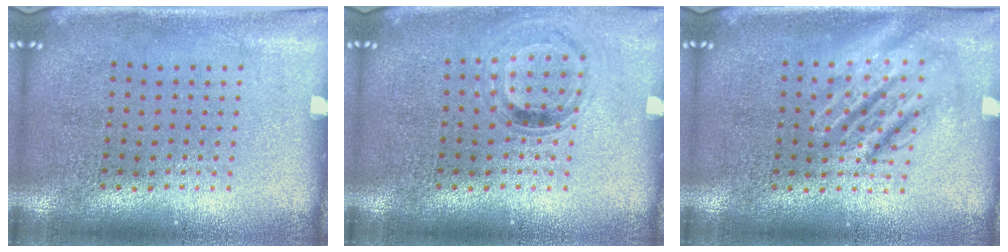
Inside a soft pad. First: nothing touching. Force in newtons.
{"total": 0.9, "press": 0.9, "slide": 0.3}
{"total": 2.8, "press": 2.8, "slide": 0.3}